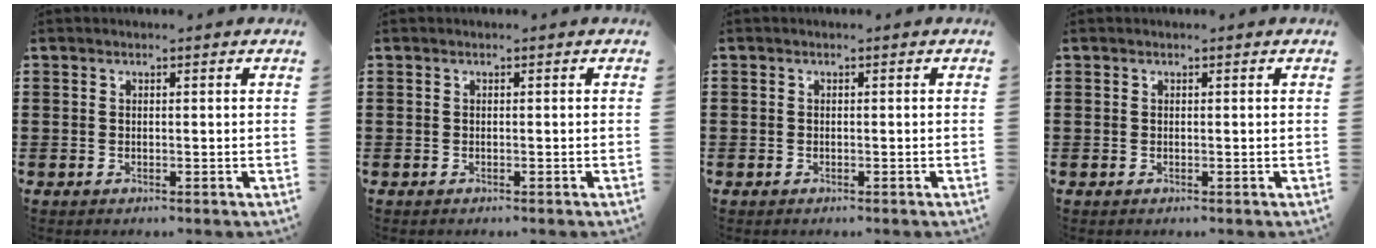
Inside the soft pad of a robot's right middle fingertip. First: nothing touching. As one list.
[{"total": 0.0}, {"total": 0.6, "force": [-0.3, 0.5, 0.1], "torque": [-0.002, 0.000, -0.007]}, {"total": 0.0}]